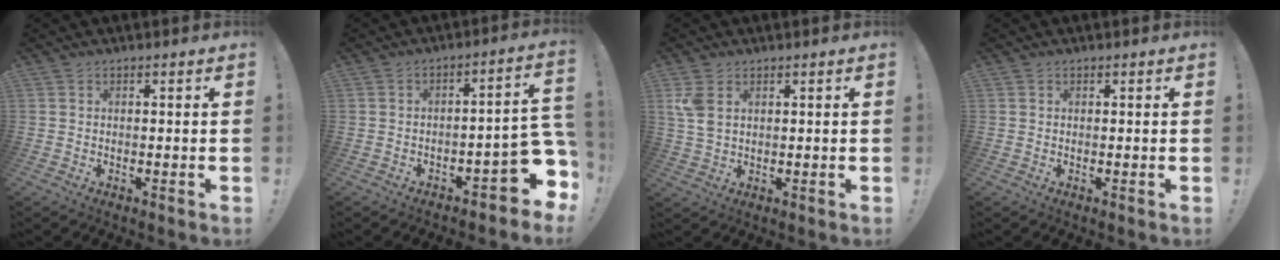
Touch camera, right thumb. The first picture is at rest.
{"total": 10.1, "force": [-4.9, 3.3, 8.2], "torque": [-0.092, 0.024, -0.082]}
{"total": 5.2, "force": [2.1, 3.1, 3.6], "torque": [-0.071, -0.005, 0.041]}
{"total": 0.0}